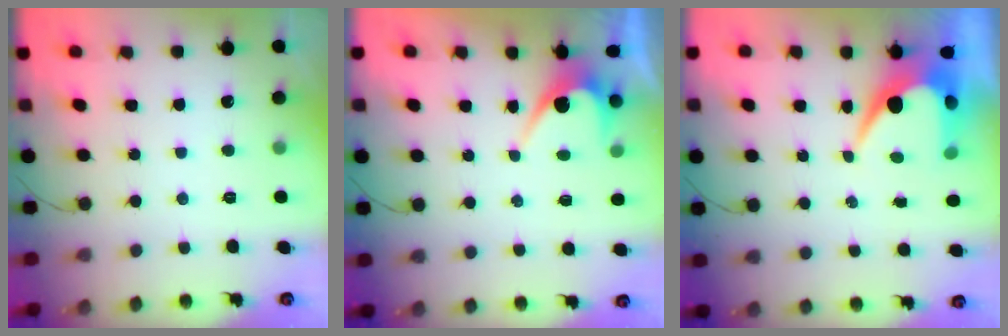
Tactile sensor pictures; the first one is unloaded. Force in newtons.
{"total": 4.7, "press": 4.7, "slide": 0.3}
{"total": 8.2, "press": 8.2, "slide": 0.4}